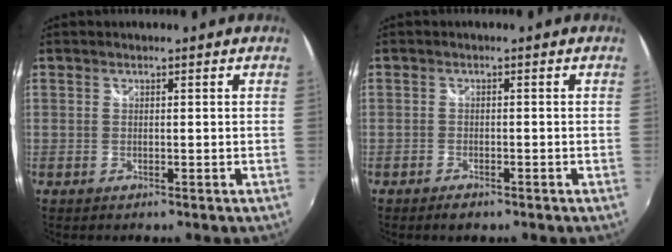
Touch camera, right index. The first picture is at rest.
{"total": 2.1, "force": [-1.6, 1.0, 1.0], "torque": [-0.025, -0.002, -0.028]}